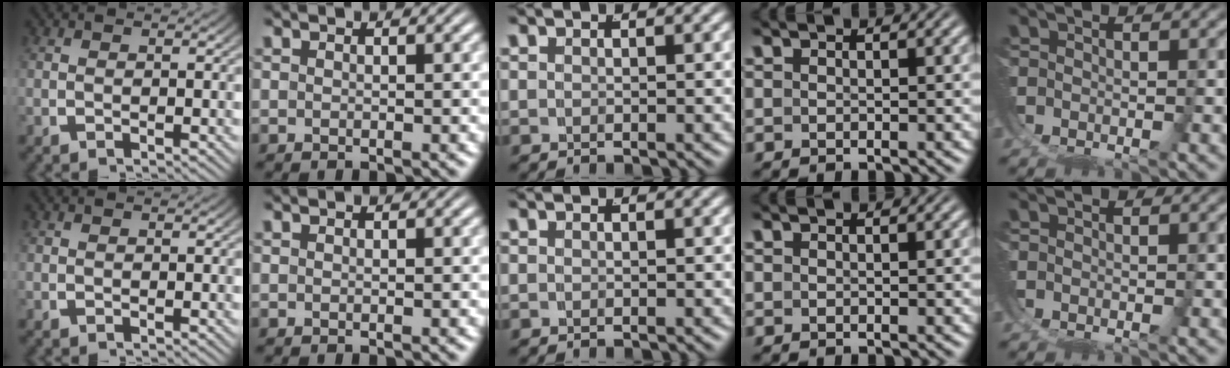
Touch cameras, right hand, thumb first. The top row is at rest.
{}